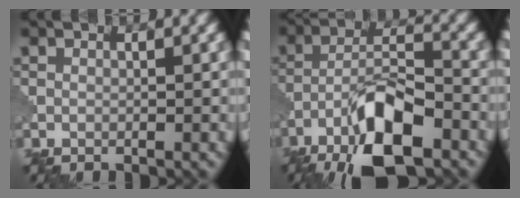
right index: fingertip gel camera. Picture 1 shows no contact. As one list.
[{"total": 9.6, "force": [-5.7, 3.0, 7.0], "torque": [-0.121, 0.010, -0.108]}]